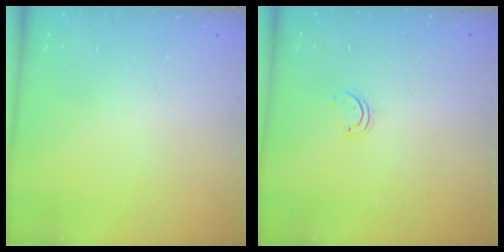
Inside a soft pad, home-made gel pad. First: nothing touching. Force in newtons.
{"total": 1.7, "press": 1.7, "slide": 0.3}